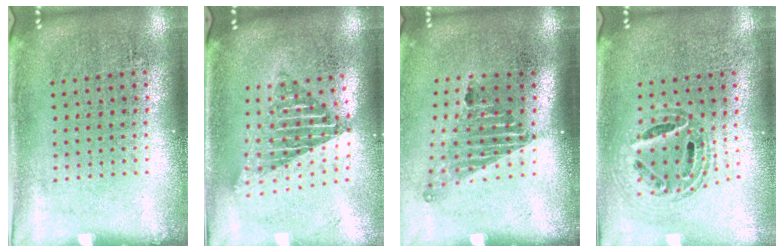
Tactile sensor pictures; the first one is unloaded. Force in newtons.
{"total": 1.8, "press": 1.5, "slide": 1.1}
{"total": 1.6, "press": 1.2, "slide": 1.1}
{"total": 0.8, "press": 0.8, "slide": 0.1}